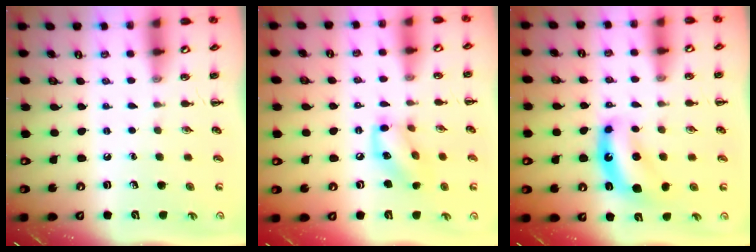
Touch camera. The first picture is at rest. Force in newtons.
{"total": 11.2, "press": 11.2, "slide": 0.4}
{"total": 7.8, "press": 7.7, "slide": 1.4}